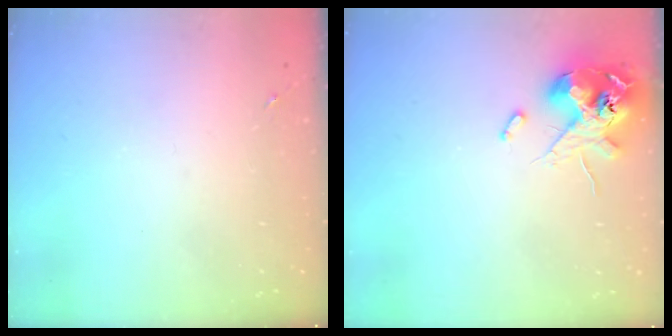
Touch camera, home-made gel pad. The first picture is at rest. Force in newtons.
{"total": 12.7, "press": 12.5, "slide": 2.2}